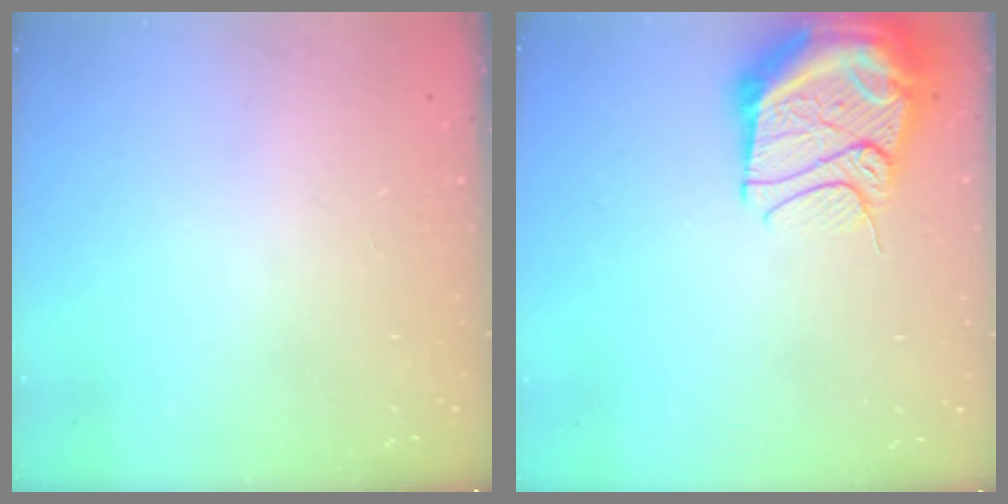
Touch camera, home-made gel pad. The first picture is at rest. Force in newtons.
{"total": 17.9, "press": 16.5, "slide": 6.9}